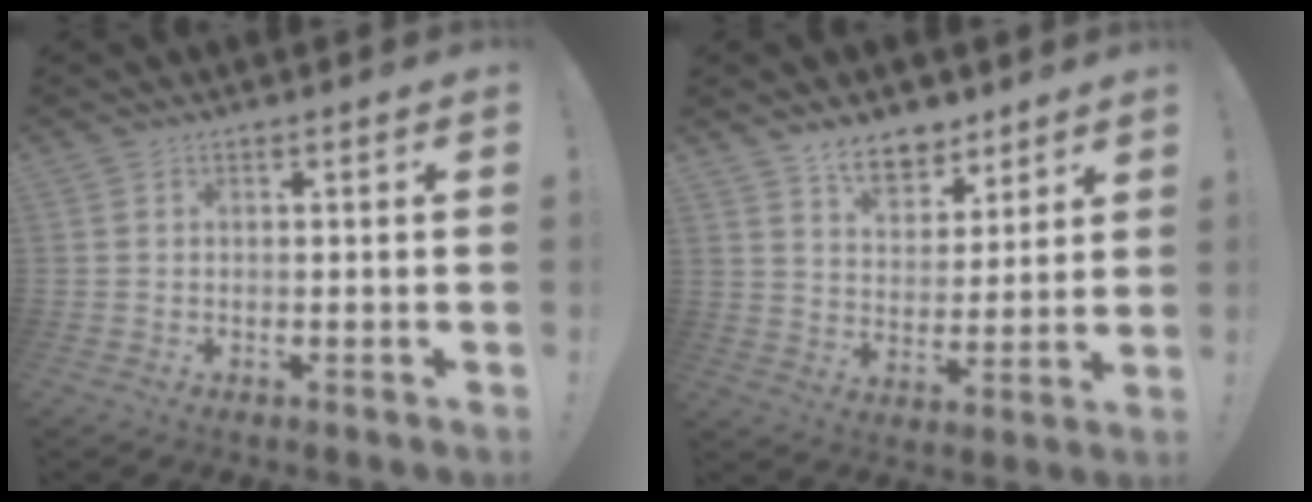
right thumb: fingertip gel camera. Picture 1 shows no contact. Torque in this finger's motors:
{"motor_torque": [0.06, 0.12, 0.43, 0.71, 0.01]}